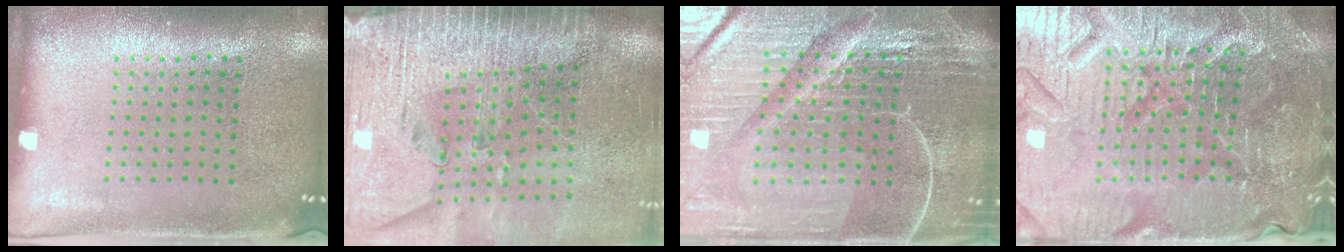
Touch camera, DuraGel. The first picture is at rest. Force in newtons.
{"total": 3.7, "press": 3.2, "slide": 1.9}
{"total": 7.1, "press": 6.2, "slide": 3.4}
{"total": 5.1, "press": 4.9, "slide": 1.3}